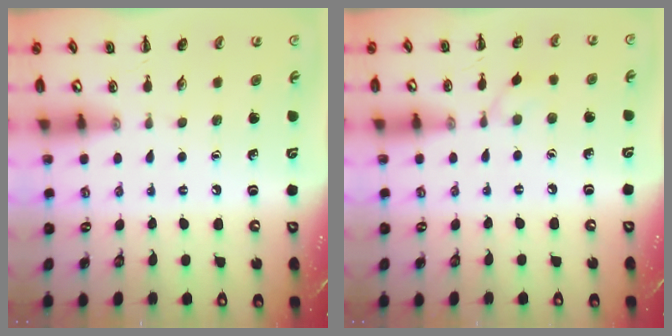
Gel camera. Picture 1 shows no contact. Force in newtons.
{"total": 2.7, "press": 2.5, "slide": 1.2}